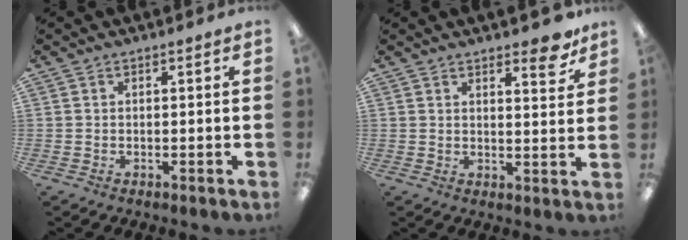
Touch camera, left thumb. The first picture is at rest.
{"total": 6.0, "force": [4.8, 2.0, 3.1], "torque": [-0.016, -0.038, 0.076]}